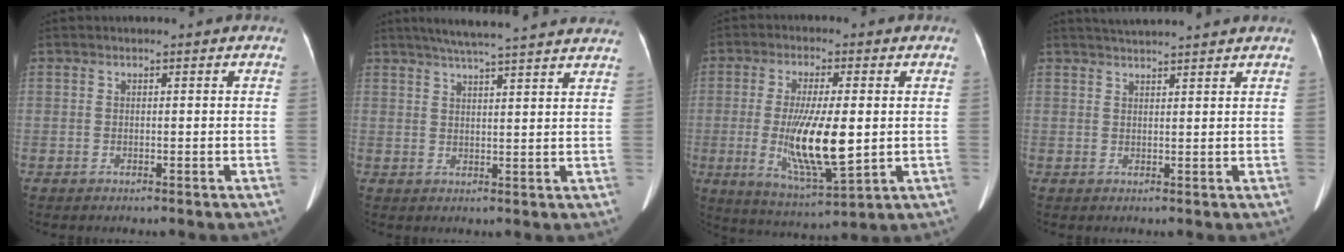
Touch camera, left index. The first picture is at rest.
{"total": 17.9, "force": [16.0, 0.6, 8.1], "torque": [-0.125, 0.021, 0.202]}
{"total": 12.0, "force": [-1.7, 2.3, 11.7], "torque": [-0.224, -0.023, -0.021]}
{"total": 5.9, "force": [5.5, -0.6, 1.9], "torque": [-0.030, 0.029, 0.078]}